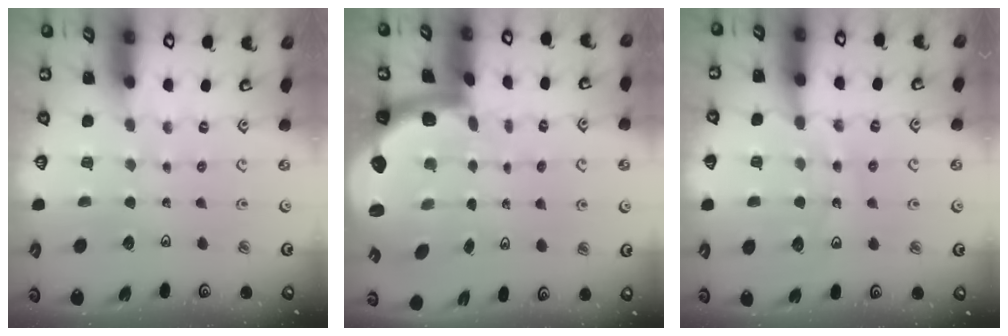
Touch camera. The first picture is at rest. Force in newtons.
{"total": 2.8, "press": 2.4, "slide": 1.4}
{"total": 12.6, "press": 12.3, "slide": 2.6}